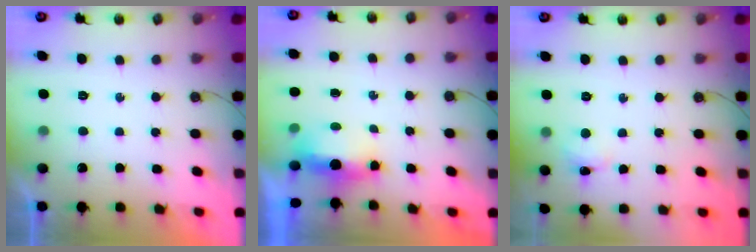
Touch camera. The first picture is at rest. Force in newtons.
{"total": 5.2, "press": 5.0, "slide": 1.4}
{"total": 2.0, "press": 1.9, "slide": 0.4}